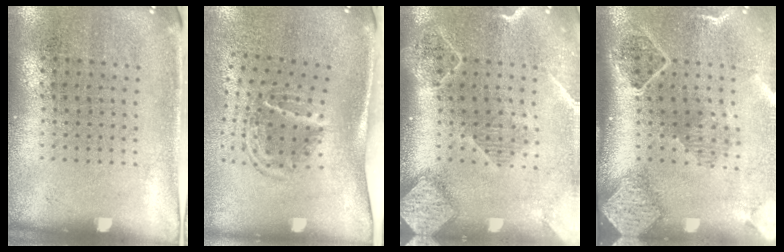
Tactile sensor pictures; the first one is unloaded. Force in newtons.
{"total": 1.8, "press": 1.2, "slide": 1.4}
{"total": 2.5, "press": 2.0, "slide": 1.4}
{"total": 2.7, "press": 2.0, "slide": 1.9}